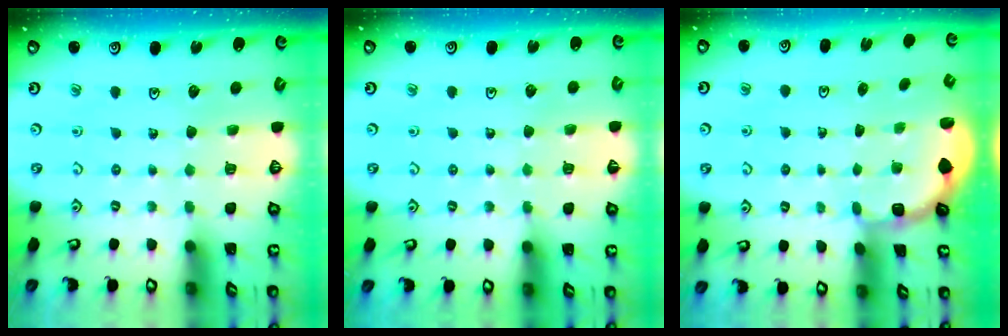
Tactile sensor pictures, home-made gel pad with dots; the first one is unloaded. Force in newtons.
{"total": 2.9, "press": 2.9, "slide": 0.5}
{"total": 1.8, "press": 1.6, "slide": 0.7}